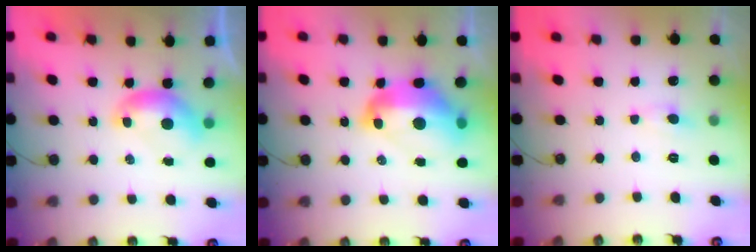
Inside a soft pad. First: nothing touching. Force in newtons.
{"total": 10.3, "press": 10.2, "slide": 1.3}
{"total": 1.6, "press": 1.5, "slide": 0.6}